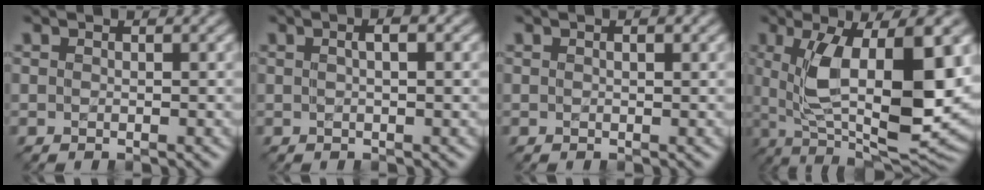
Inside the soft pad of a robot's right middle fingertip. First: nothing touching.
{"total": 1.8, "force": [0.5, 0.4, 1.6], "torque": [-0.020, -0.007, 0.005]}
{"total": 0.6, "force": [0.2, 0.2, 0.6], "torque": [-0.008, 0.001, 0.004]}
{"total": 12.5, "force": [1.1, 4.9, 11.4], "torque": [-0.187, -0.017, 0.023]}